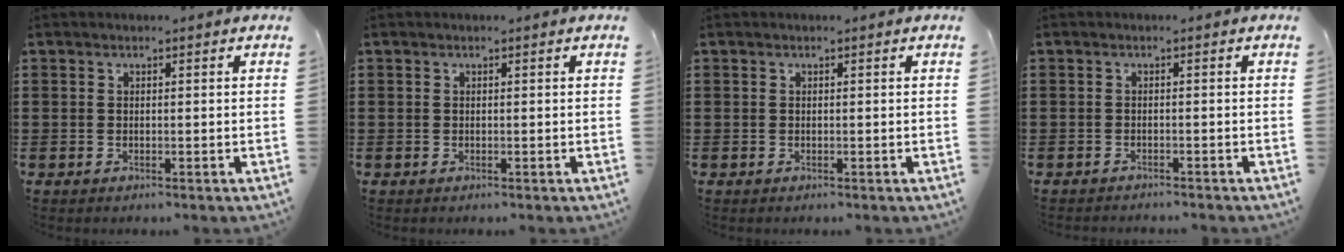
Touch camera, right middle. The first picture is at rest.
{"total": 0.0}
{"total": 0.0}
{"total": 0.8, "force": [-0.8, -0.1, 0.0], "torque": [-0.003, 0.000, -0.018]}